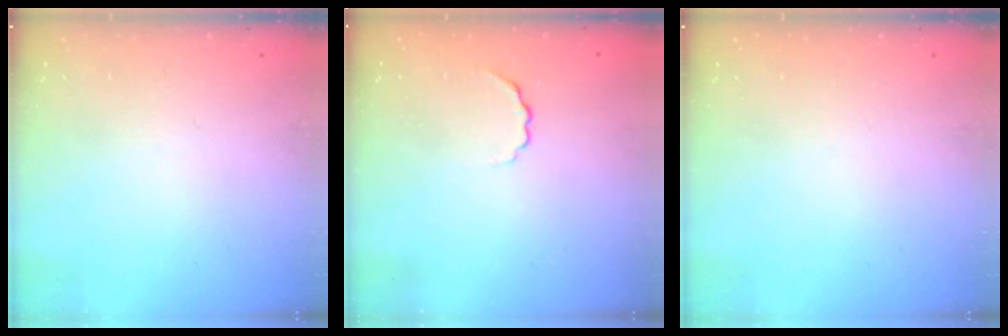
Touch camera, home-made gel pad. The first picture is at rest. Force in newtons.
{"total": 2.1, "press": 2.0, "slide": 0.8}
{"total": 0.0}